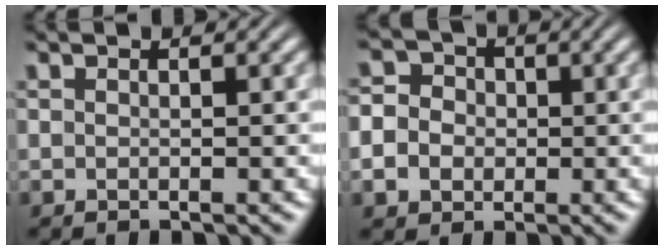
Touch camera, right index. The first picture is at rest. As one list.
[{"total": 7.3, "force": [-0.3, 6.7, 2.9], "torque": [-0.072, -0.014, -0.013]}]